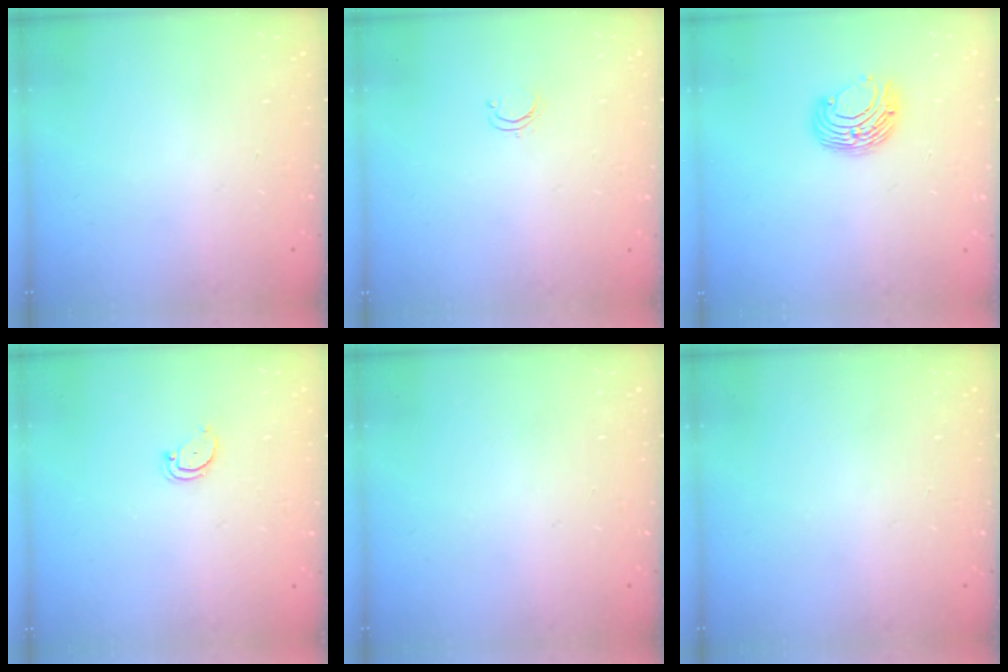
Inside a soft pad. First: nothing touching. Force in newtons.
{"total": 2.4, "press": 2.4, "slide": 0.2}
{"total": 8.2, "press": 8.2, "slide": 0.6}
{"total": 2.4, "press": 2.4, "slide": 0.2}
{"total": 0.0}
{"total": 0.0}